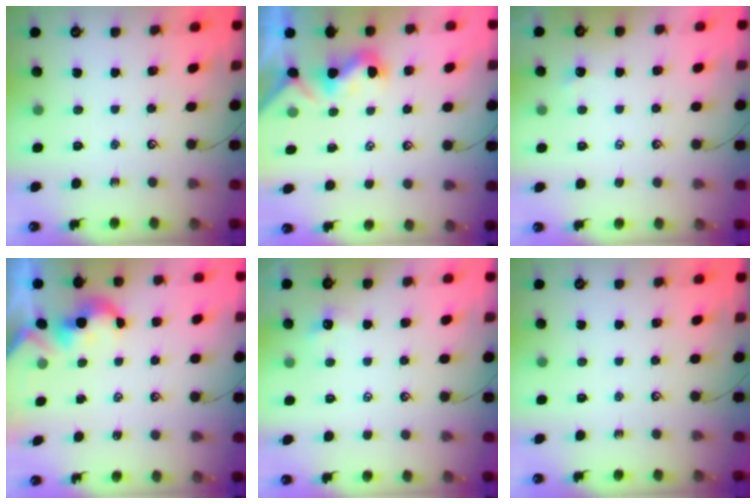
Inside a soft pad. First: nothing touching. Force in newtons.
{"total": 1.4, "press": 1.2, "slide": 0.5}
{"total": 0.0}
{"total": 1.4, "press": 1.3, "slide": 0.3}
{"total": 1.2, "press": 1.1, "slide": 0.5}
{"total": 0.0}